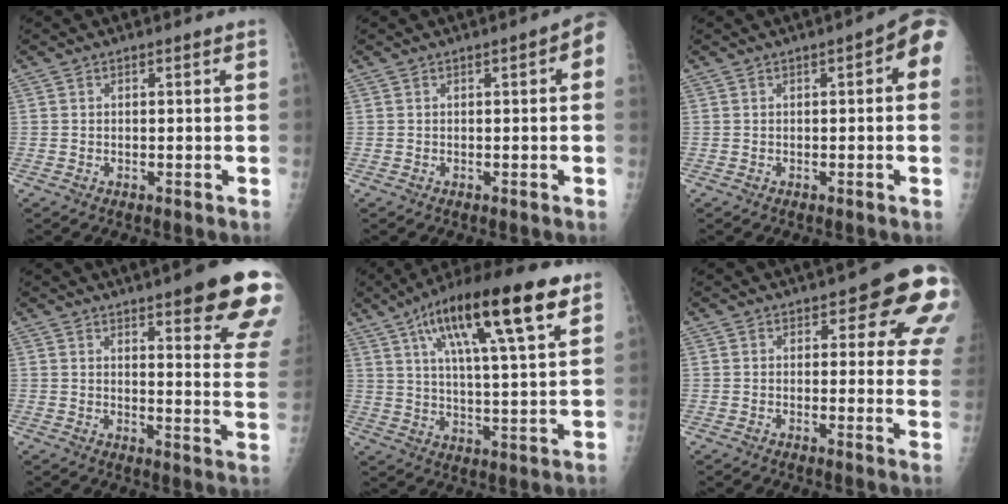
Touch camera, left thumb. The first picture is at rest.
{"total": 3.3, "force": [0.7, 1.1, 3.1], "torque": [-0.034, 0.011, 0.000]}
{"total": 5.8, "force": [1.3, 1.9, 5.3], "torque": [-0.054, 0.015, 0.003]}
{"total": 19.3, "force": [12.5, 3.8, 14.3], "torque": [-0.156, -0.052, 0.145]}
{"total": 21.7, "force": [10.7, 5.2, 18.2], "torque": [-0.286, -0.006, 0.172]}
{"total": 12.4, "force": [6.0, 5.0, 9.6], "torque": [-0.067, -0.024, 0.055]}